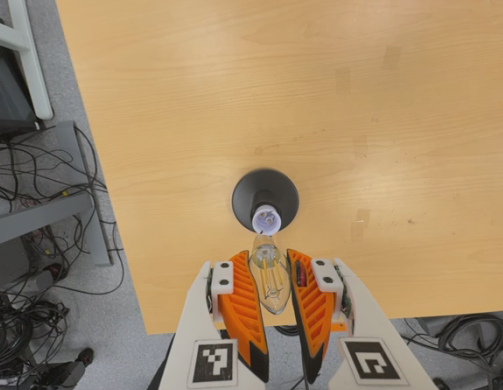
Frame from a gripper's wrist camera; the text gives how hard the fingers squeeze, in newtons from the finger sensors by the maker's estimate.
{"total": 21.3, "left": 25.5, "right": 17.0}